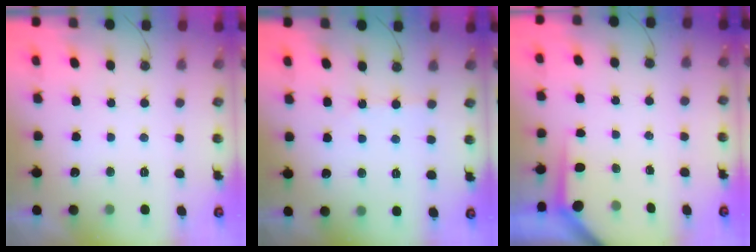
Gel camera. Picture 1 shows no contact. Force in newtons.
{"total": 2.4, "press": 2.4, "slide": 0.2}
{"total": 3.6, "press": 3.6, "slide": 0.3}